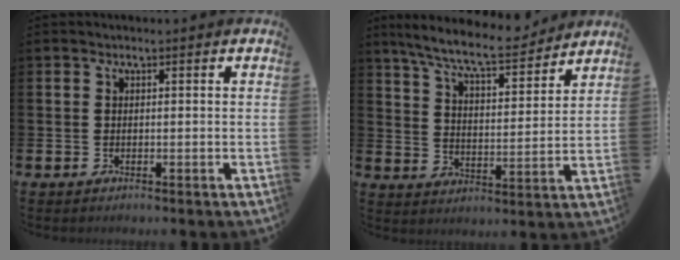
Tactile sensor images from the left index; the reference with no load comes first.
{"total": 9.0, "force": [8.2, 1.1, 3.5], "torque": [-0.095, -0.047, 0.143]}